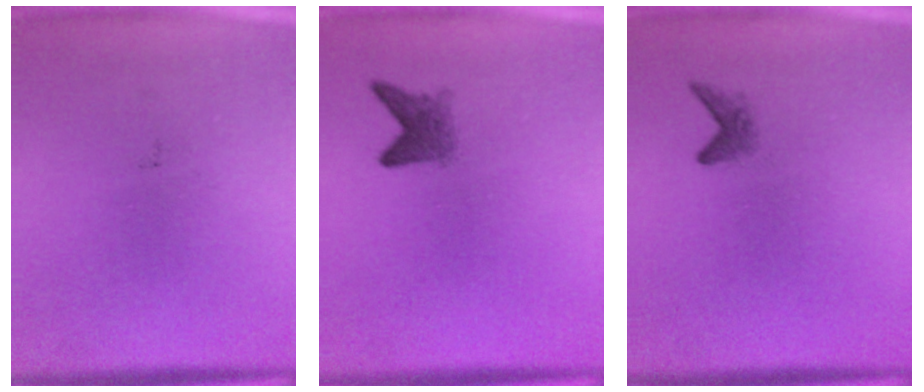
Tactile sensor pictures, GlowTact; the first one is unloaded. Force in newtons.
{"total": 2.6}
{"total": 1.4}